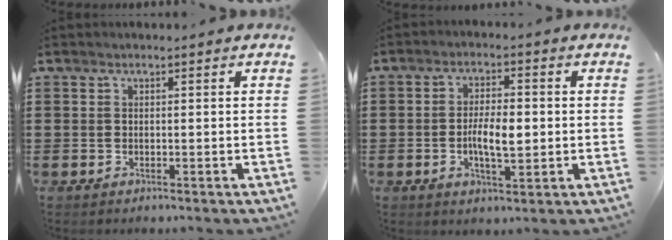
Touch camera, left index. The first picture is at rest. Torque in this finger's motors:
{"motor_torque": [0.71, 0.07, 0.43, 0.08]}